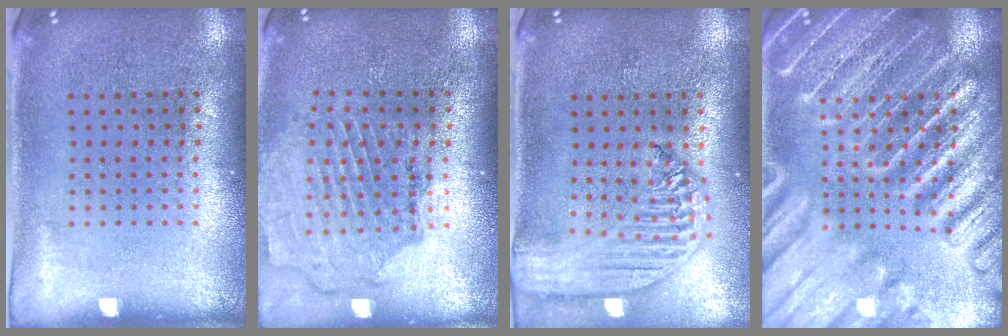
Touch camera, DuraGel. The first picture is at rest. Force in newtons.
{"total": 1.6, "press": 1.6, "slide": 0.2}
{"total": 2.6, "press": 2.2, "slide": 1.4}
{"total": 6.1, "press": 6.1, "slide": 0.7}